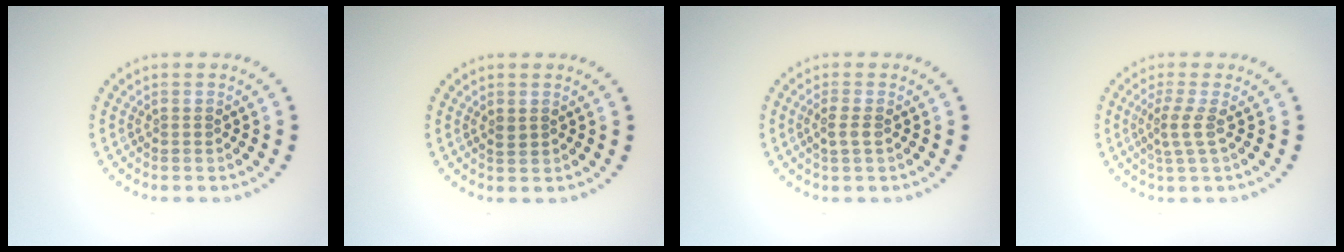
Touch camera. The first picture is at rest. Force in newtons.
{"total": 0.8, "press": 0.8, "slide": 0.2}
{"total": 1.3, "press": 1.2, "slide": 0.5}
{"total": 2.2, "press": 1.5, "slide": 1.5}